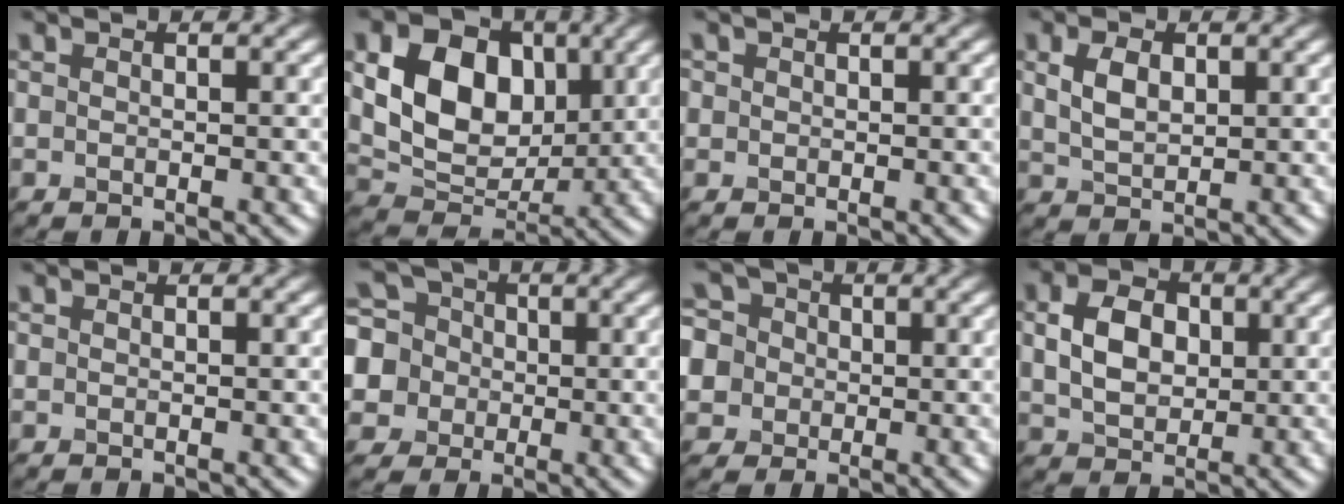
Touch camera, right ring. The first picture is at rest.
{"total": 9.1, "force": [1.8, 6.6, 5.9], "torque": [-0.116, -0.004, 0.031]}
{"total": 0.8, "force": [0.2, 0.7, 0.1], "torque": [0.004, 0.000, -0.001]}
{"total": 2.9, "force": [1.0, 1.8, 2.1], "torque": [-0.047, 0.001, 0.022]}
{"total": 0.0}
{"total": 7.7, "force": [-0.5, 7.3, 2.4], "torque": [-0.069, 0.030, -0.040]}
{"total": 7.9, "force": [0.7, 7.3, 3.0], "torque": [-0.063, 0.035, -0.018]}
{"total": 4.8, "force": [0.9, 3.5, 3.2], "torque": [-0.067, 0.003, 0.014]}